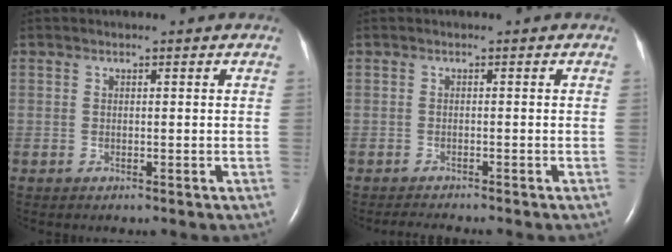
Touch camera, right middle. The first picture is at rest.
{"total": 2.4, "force": [-2.3, -0.3, 0.7], "torque": [-0.018, -0.010, -0.033]}